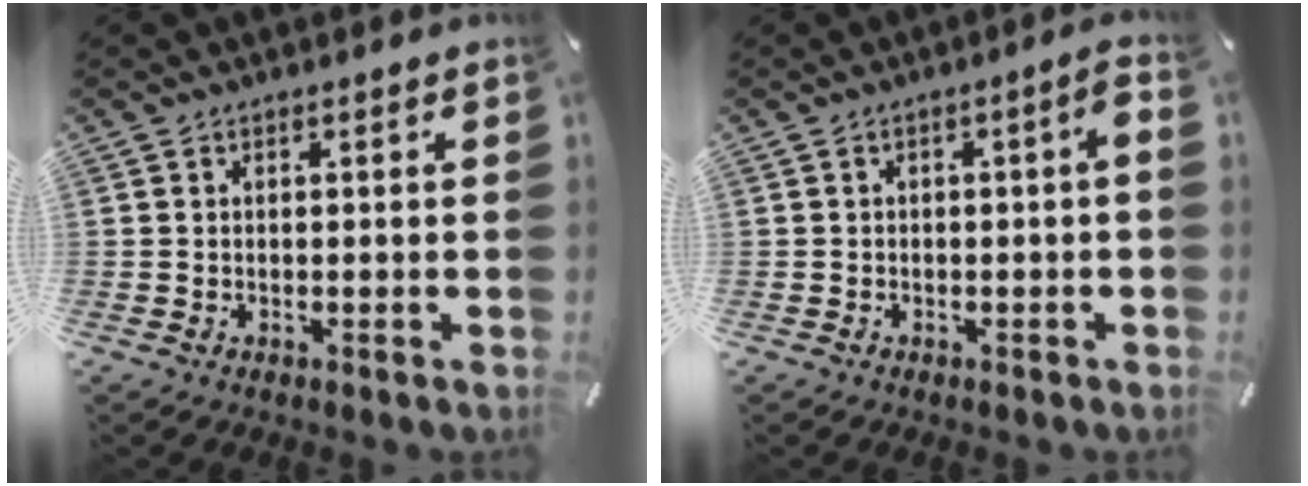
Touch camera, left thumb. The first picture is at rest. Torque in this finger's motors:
{"motor_torque": [0.02, -0.24, 0.29, 0.27, 0.02]}